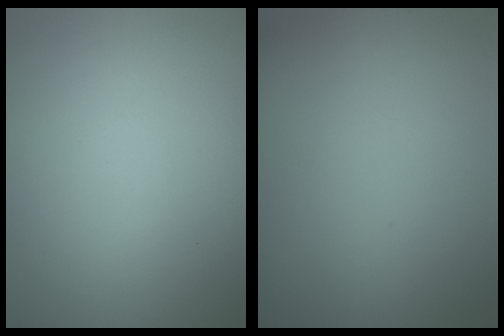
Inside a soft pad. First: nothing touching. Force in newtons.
{"total": 0.0}